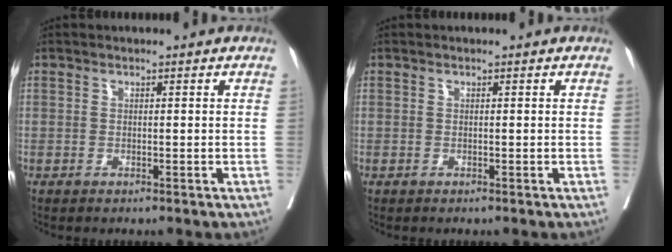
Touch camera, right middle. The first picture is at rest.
{"total": 0.0}